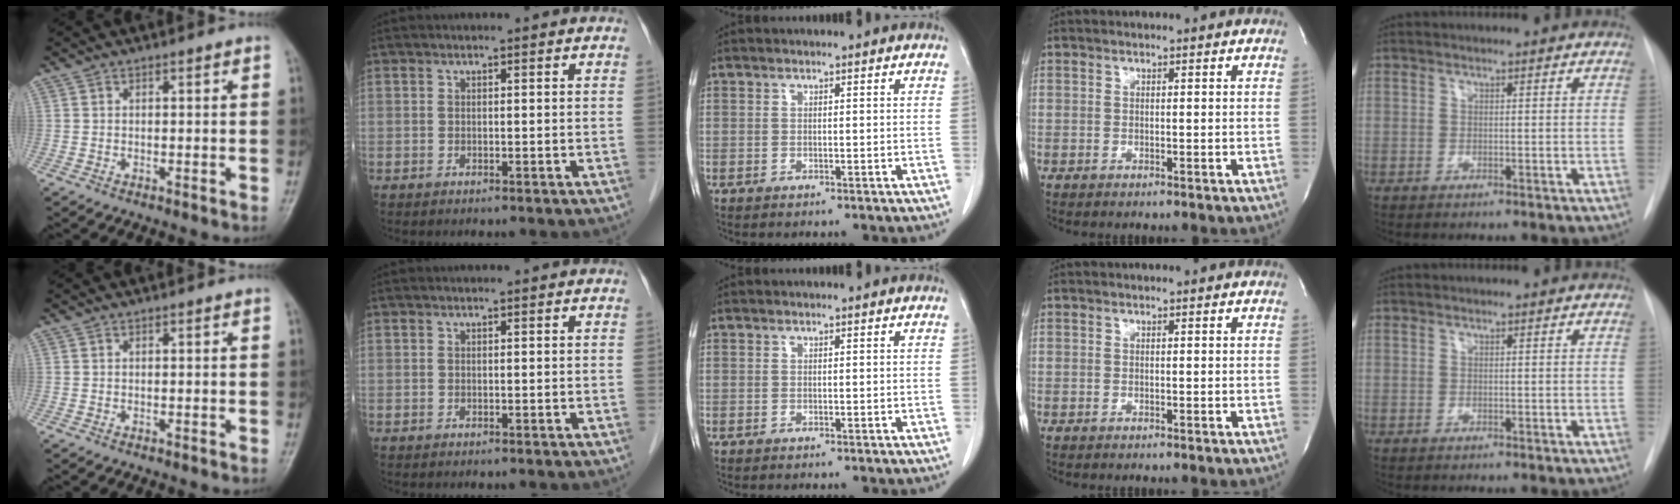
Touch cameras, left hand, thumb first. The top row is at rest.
{}